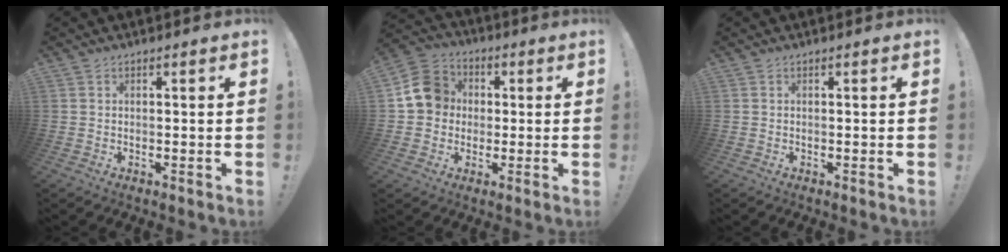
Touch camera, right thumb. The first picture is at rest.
{"total": 12.5, "force": [1.3, 11.2, 5.2], "torque": [-0.068, 0.015, 0.032]}
{"total": 0.0}